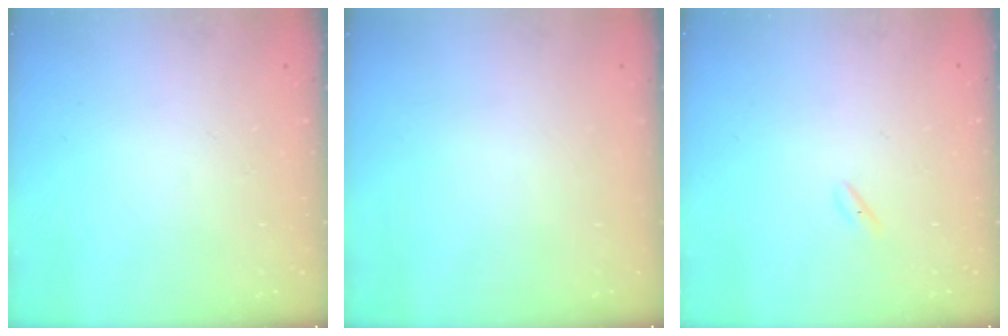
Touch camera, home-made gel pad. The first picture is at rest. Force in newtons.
{"total": 0.0}
{"total": 1.6, "press": 1.5, "slide": 0.6}